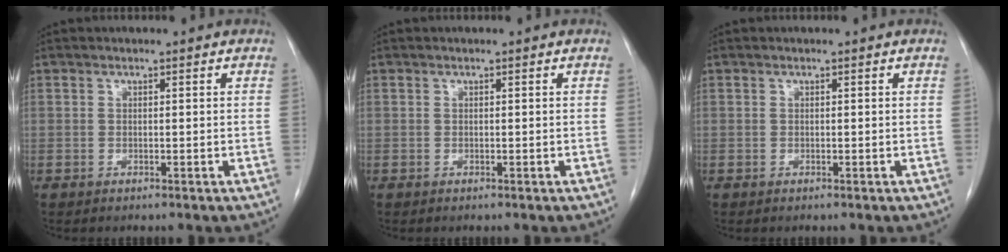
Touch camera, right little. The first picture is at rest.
{"total": 0.0}
{"total": 0.0}